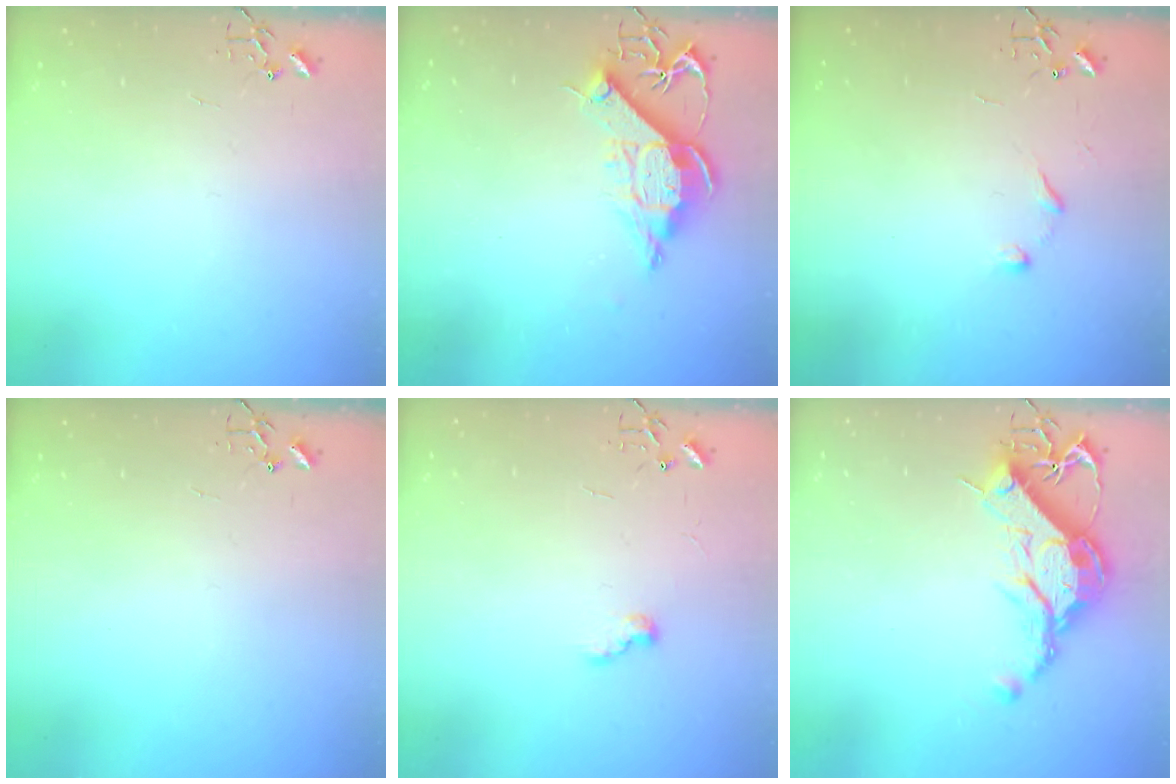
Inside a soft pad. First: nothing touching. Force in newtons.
{"total": 11.9, "press": 11.7, "slide": 1.8}
{"total": 6.0, "press": 6.0, "slide": 0.5}
{"total": 0.0}
{"total": 6.5, "press": 6.5, "slide": 0.7}
{"total": 15.4, "press": 15.3, "slide": 1.3}